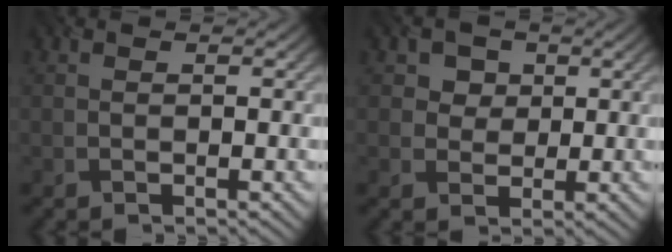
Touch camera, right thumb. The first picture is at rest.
{"total": 3.9, "force": [1.8, 3.2, 1.5], "torque": [-0.038, -0.009, 0.031]}